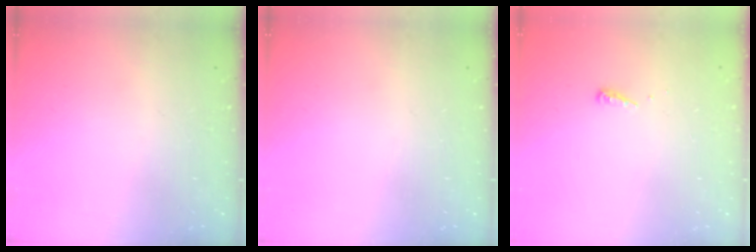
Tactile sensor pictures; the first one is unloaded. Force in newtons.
{"total": 0.0}
{"total": 3.9, "press": 3.9, "slide": 0.4}